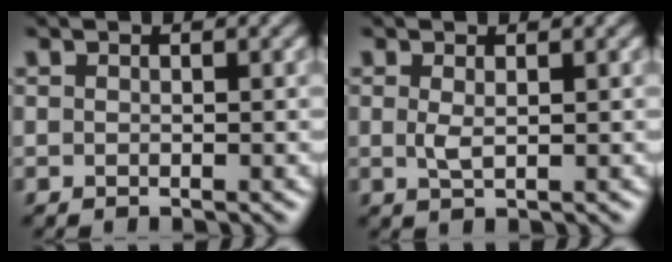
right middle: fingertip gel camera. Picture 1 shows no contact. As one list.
[{"total": 1.2, "force": [0.2, 0.4, 1.2], "torque": [-0.027, -0.001, 0.005]}]